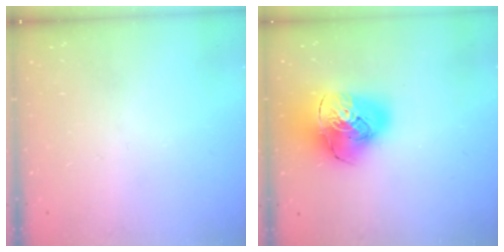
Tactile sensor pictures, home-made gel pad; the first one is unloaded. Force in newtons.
{"total": 20.4, "press": 20.2, "slide": 2.5}